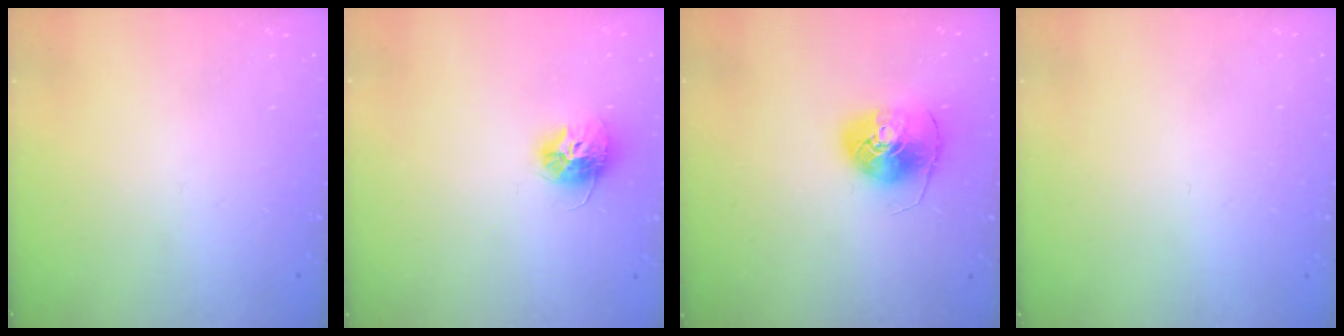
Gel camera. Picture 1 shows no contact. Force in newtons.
{"total": 10.5, "press": 10.4, "slide": 0.9}
{"total": 8.1, "press": 8.1, "slide": 0.6}
{"total": 0.9, "press": 0.9, "slide": 0.1}